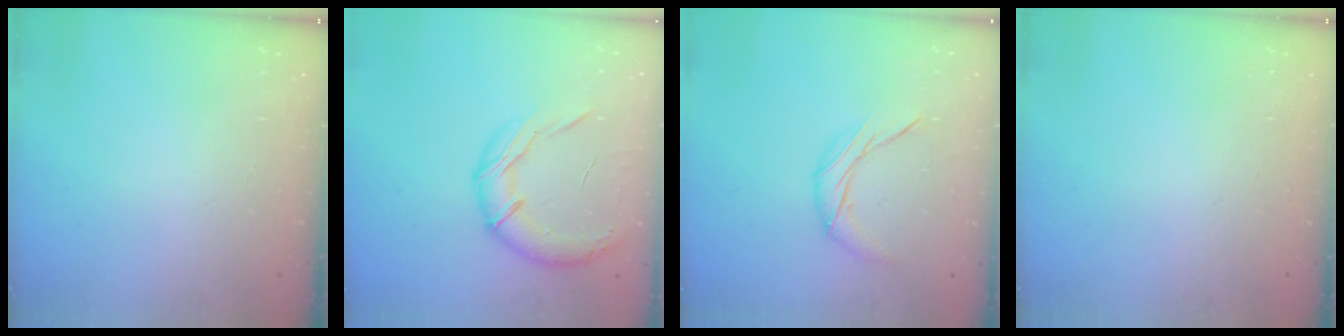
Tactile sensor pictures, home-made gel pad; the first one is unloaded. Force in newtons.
{"total": 14.9, "press": 14.7, "slide": 2.3}
{"total": 7.8, "press": 7.8, "slide": 0.1}
{"total": 0.0}